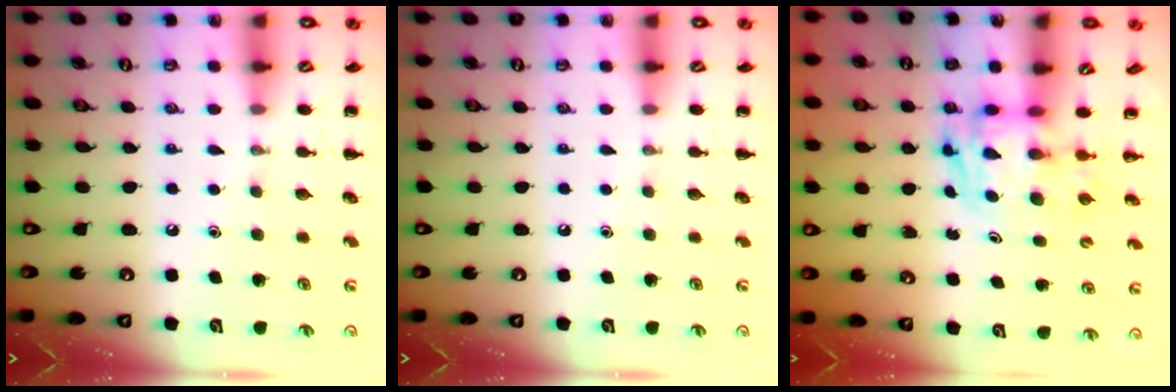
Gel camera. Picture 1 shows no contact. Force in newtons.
{"total": 0.0}
{"total": 2.8, "press": 2.8, "slide": 0.5}